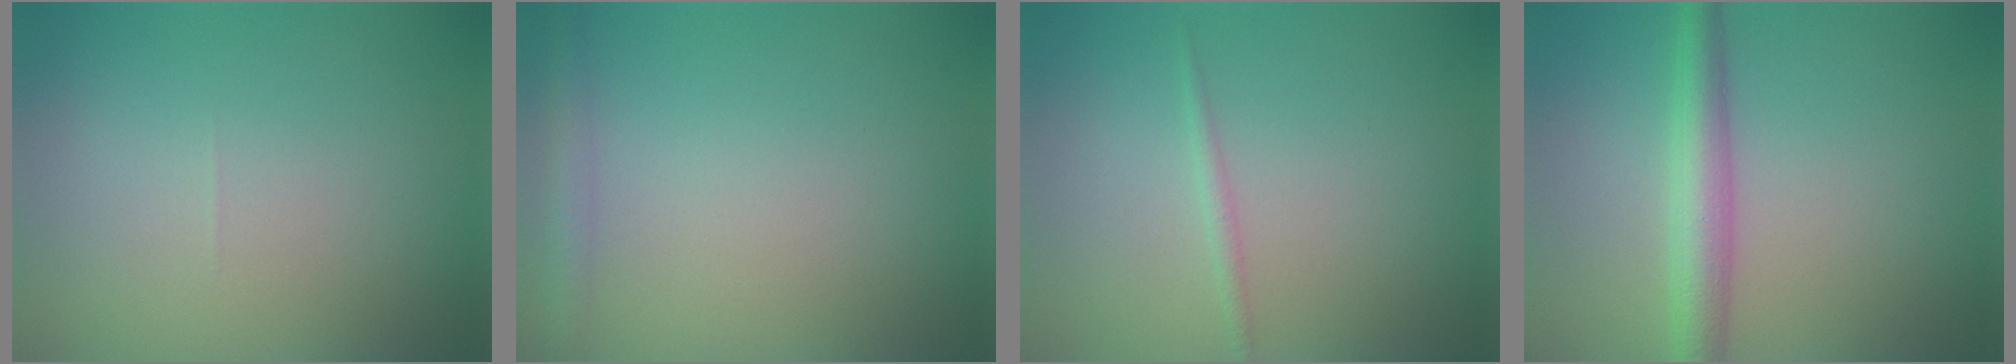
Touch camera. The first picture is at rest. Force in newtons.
{"total": 2.4, "press": 2.4, "slide": 0.1}
{"total": 0.9, "press": 0.9, "slide": 0.0}
{"total": 4.3, "press": 4.3, "slide": 0.1}